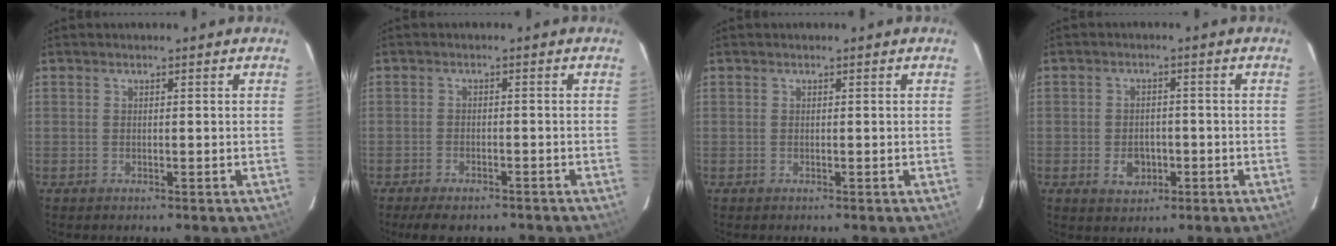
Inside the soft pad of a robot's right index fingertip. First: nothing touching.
{"total": 6.5, "force": [-5.2, 2.4, 3.1], "torque": [-0.072, -0.012, -0.077]}
{"total": 0.0}
{"total": 4.5, "force": [-1.6, 3.6, 2.3], "torque": [-0.046, 0.004, -0.018]}